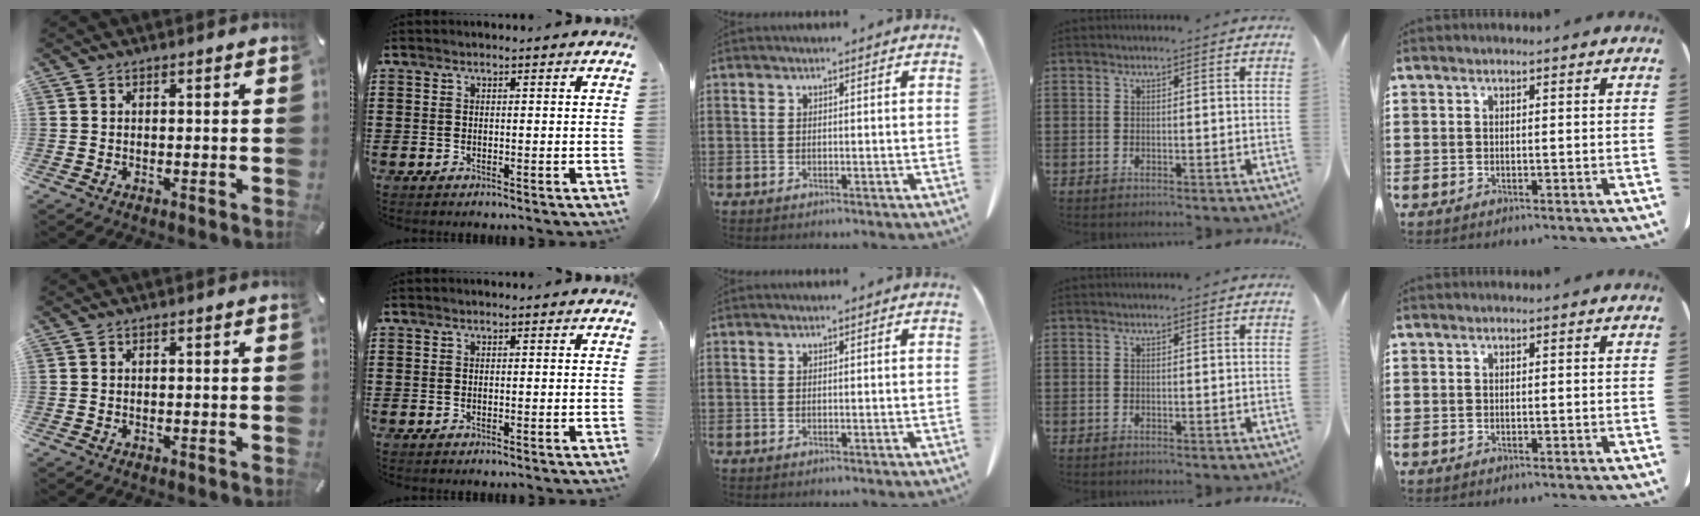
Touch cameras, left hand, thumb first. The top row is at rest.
{}